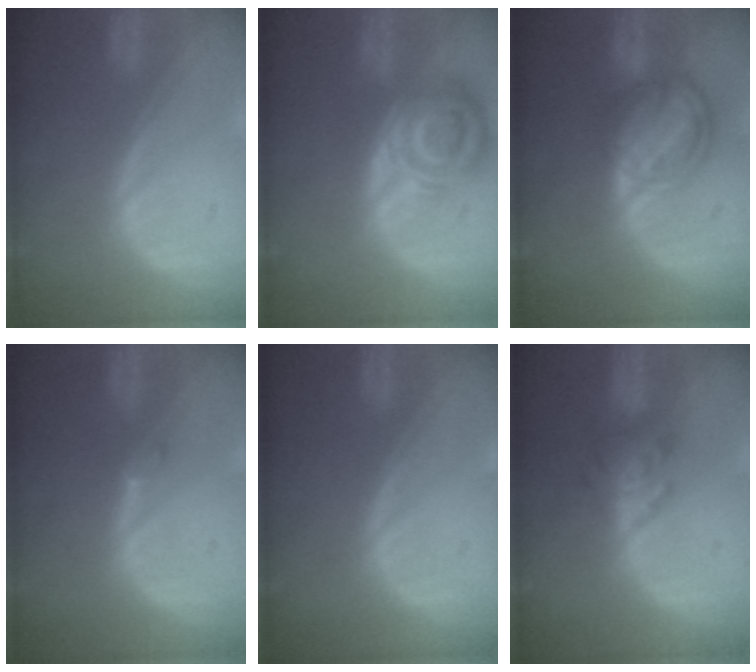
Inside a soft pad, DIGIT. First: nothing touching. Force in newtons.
{"total": 8.3, "press": 7.3, "slide": 3.9}
{"total": 8.2, "press": 7.0, "slide": 4.4}
{"total": 0.9, "press": 0.9, "slide": 0.3}
{"total": 0.0}
{"total": 4.5, "press": 4.5, "slide": 0.6}